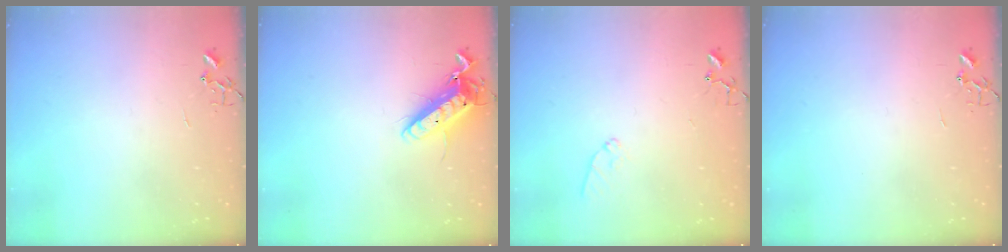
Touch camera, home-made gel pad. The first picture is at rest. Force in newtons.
{"total": 13.6, "press": 13.4, "slide": 2.0}
{"total": 6.4, "press": 6.4, "slide": 0.6}
{"total": 0.0}